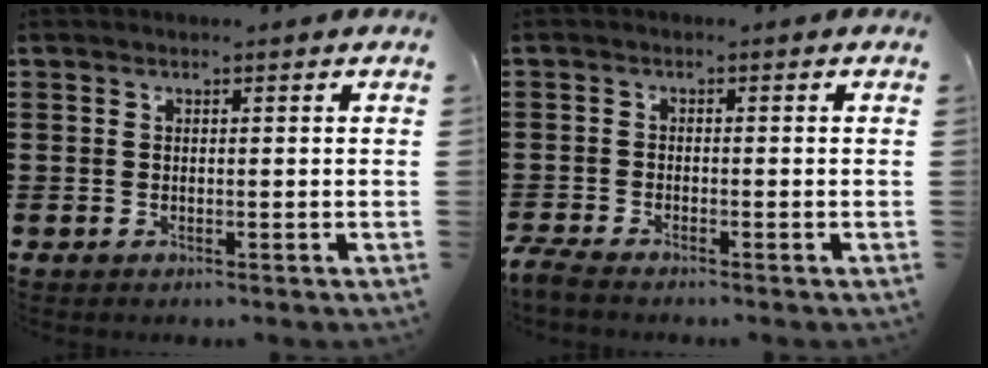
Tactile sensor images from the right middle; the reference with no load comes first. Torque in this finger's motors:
{"motor_torque": [1.33, -0.07, 0.43, 0.11]}